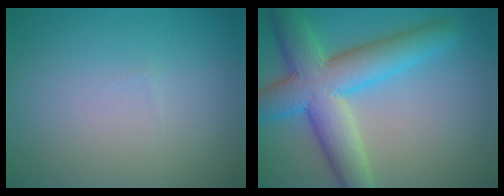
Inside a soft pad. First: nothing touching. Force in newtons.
{"total": 8.6, "press": 8.6, "slide": 0.4}